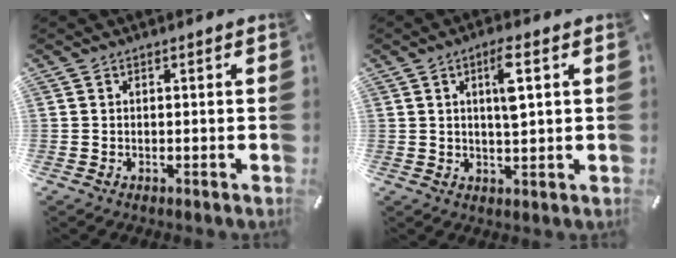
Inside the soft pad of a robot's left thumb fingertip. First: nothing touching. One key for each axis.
{"total": 6.4, "fx": 1.9, "fy": 1.4, "fz": 5.9, "tx": -0.103, "ty": -0.003, "tz": 0.026}